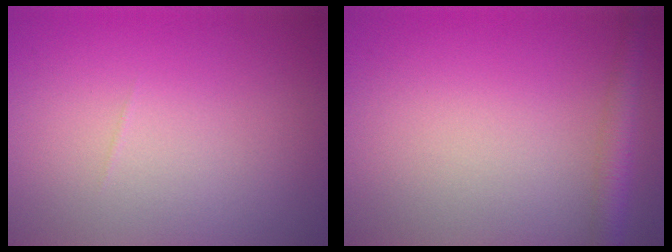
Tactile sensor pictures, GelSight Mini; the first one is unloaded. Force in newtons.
{"total": 2.6, "press": 2.6, "slide": 0.0}